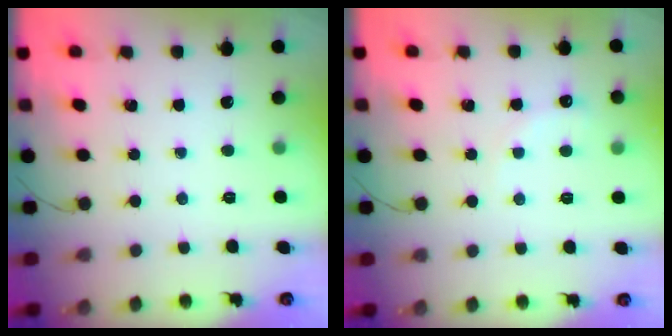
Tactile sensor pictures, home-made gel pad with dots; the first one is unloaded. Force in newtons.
{"total": 5.4, "press": 5.2, "slide": 1.5}